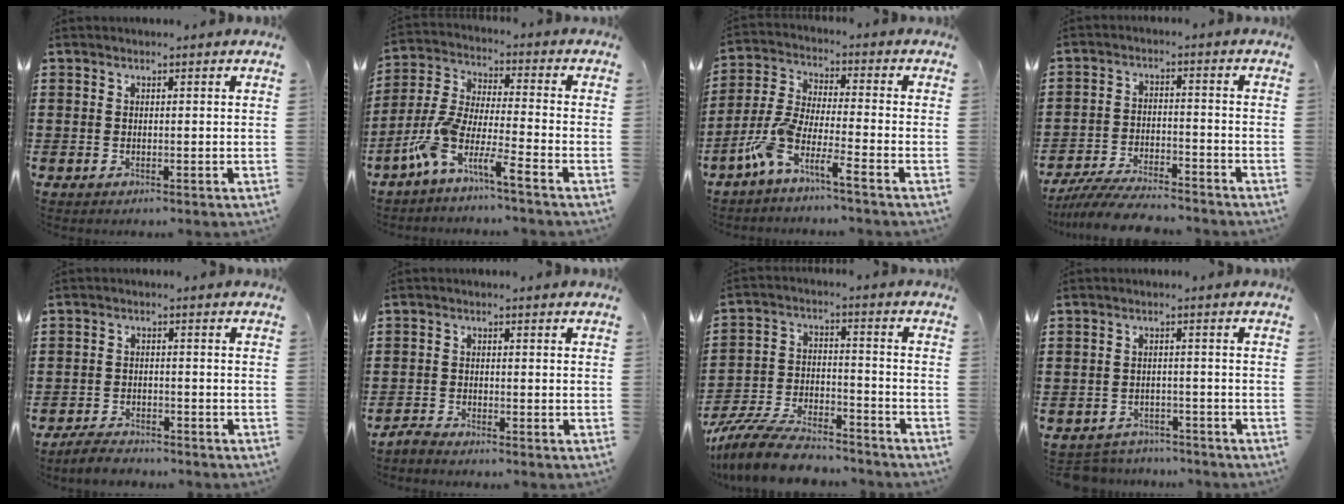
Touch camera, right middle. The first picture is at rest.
{"total": 8.0, "force": [-6.6, -0.1, 4.5], "torque": [-0.125, -0.024, -0.141]}
{"total": 7.2, "force": [-5.9, 0.0, 4.1], "torque": [-0.120, -0.022, -0.127]}
{"total": 6.4, "force": [-6.1, 0.6, 1.9], "torque": [-0.038, 0.001, -0.119]}
{"total": 3.1, "force": [-3.0, 0.6, 0.3], "torque": [-0.010, 0.006, -0.064]}
{"total": 1.9, "force": [-1.8, 0.2, 0.2], "torque": [-0.015, 0.001, -0.040]}
{"total": 9.7, "force": [-8.9, 1.9, 3.4], "torque": [-0.069, 0.022, -0.173]}
{"total": 3.0, "force": [-3.0, 0.6, -0.3], "torque": [-0.004, 0.000, -0.066]}